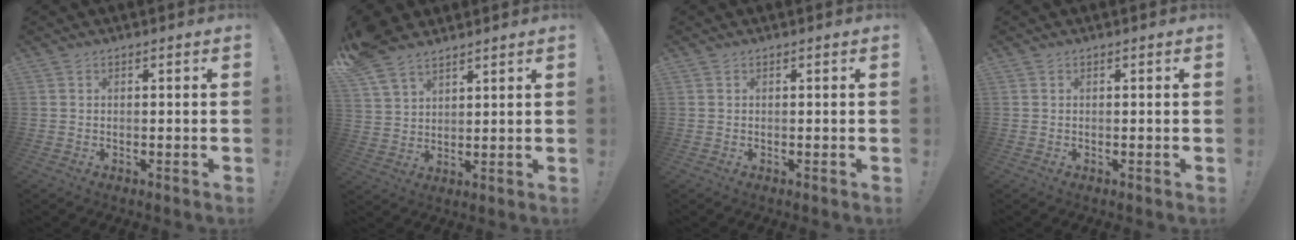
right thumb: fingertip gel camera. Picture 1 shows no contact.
{"total": 9.3, "force": [7.3, 4.6, 3.4], "torque": [-0.061, -0.041, 0.145]}
{"total": 0.0}
{"total": 0.0}